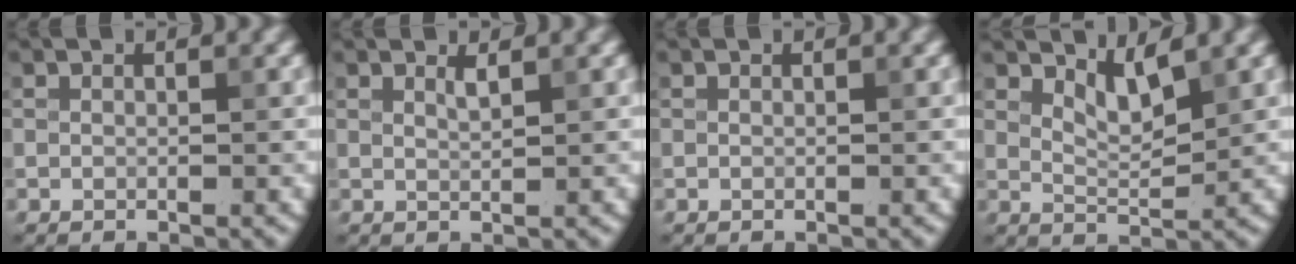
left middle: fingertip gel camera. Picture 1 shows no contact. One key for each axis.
{"total": 0.9, "fx": 0.6, "fy": 0.2, "fz": 0.6, "tx": -0.006, "ty": -0.002, "tz": 0.011}
{"total": 0.0}
{"total": 2.5, "fx": 1.8, "fy": 0.6, "fz": 1.6, "tx": -0.032, "ty": -0.012, "tz": 0.035}